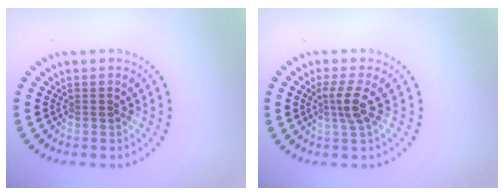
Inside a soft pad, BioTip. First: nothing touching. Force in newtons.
{"total": 2.4, "press": 1.8, "slide": 1.5}